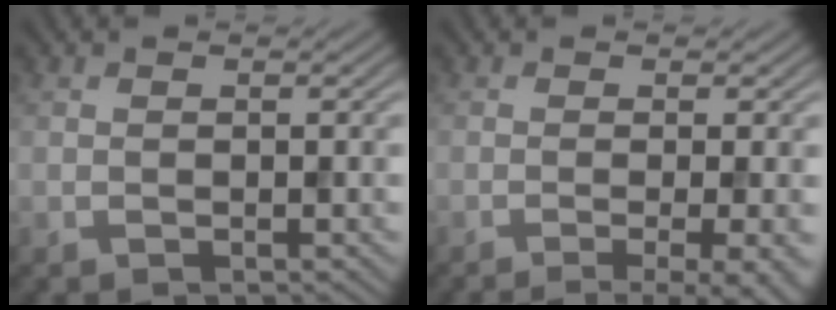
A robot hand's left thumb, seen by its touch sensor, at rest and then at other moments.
{"total": 6.0, "force": [-2.2, 1.4, 5.4], "torque": [-0.070, -0.005, -0.032]}